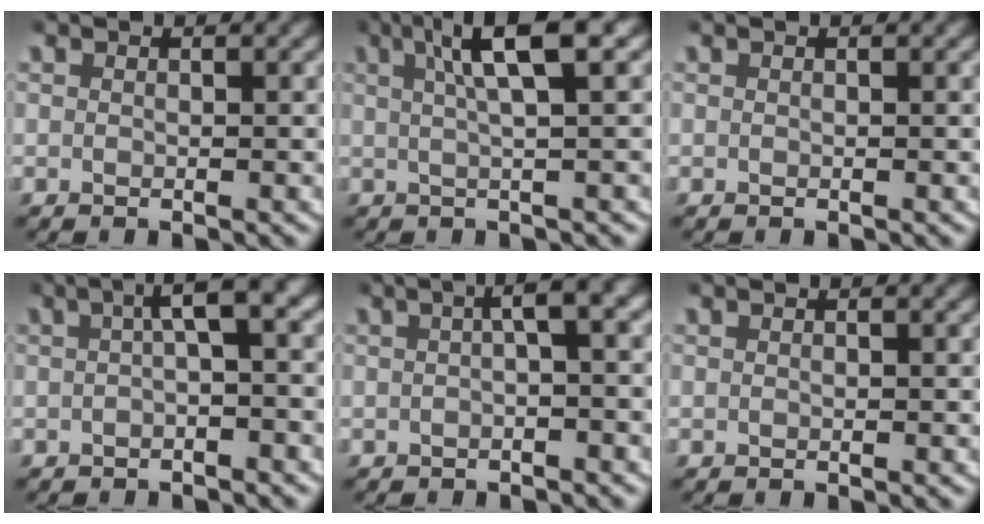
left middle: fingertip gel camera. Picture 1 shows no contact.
{"total": 5.6, "force": [2.4, 1.1, 5.0], "torque": [-0.082, 0.018, 0.030]}
{"total": 0.0}
{"total": 3.6, "force": [0.5, 0.9, 3.4], "torque": [-0.041, 0.023, -0.001]}
{"total": 3.0, "force": [0.4, 0.6, 3.0], "torque": [-0.035, 0.022, -0.001]}
{"total": 0.0}